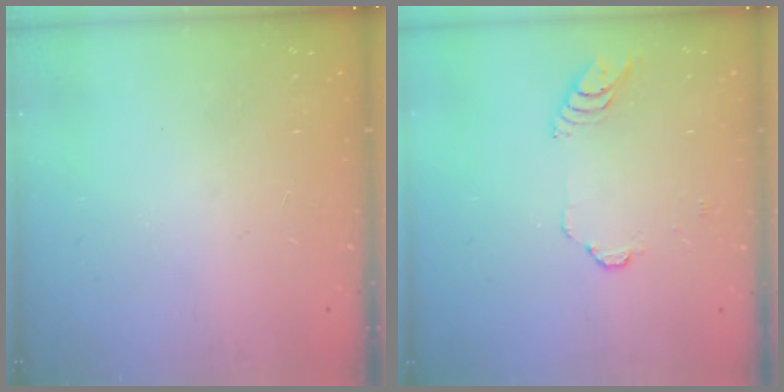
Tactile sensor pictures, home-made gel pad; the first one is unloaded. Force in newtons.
{"total": 3.9, "press": 3.9, "slide": 0.4}